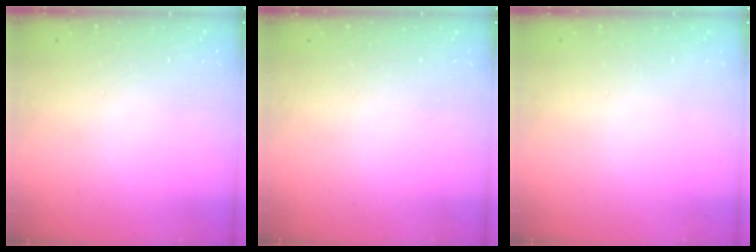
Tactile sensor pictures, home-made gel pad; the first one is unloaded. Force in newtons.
{"total": 0.0}
{"total": 0.0}